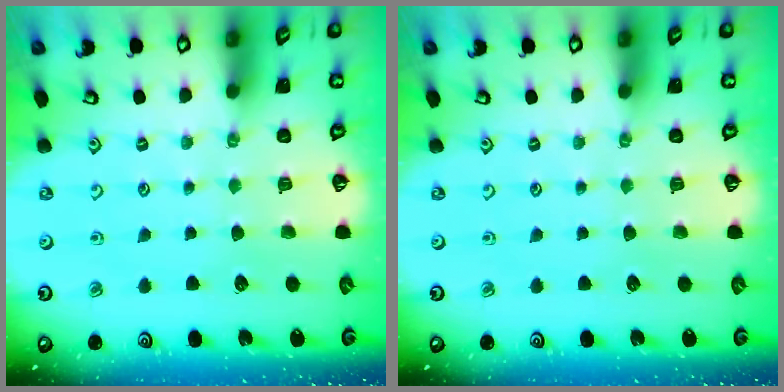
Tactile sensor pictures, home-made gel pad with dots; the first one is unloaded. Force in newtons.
{"total": 0.0}